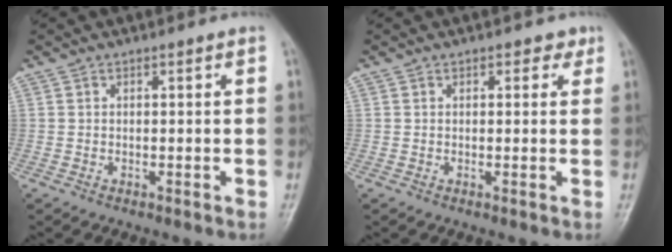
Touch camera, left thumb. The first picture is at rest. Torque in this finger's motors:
{"motor_torque": [-0.34, -0.25, -0.22, 0.10, 0.03]}